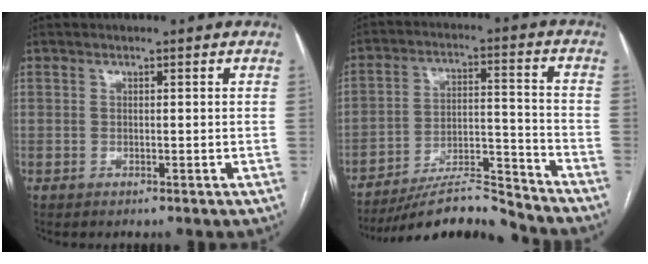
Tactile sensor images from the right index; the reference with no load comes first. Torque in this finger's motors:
{"motor_torque": [0.83, -1.07, -0.05, -0.01]}